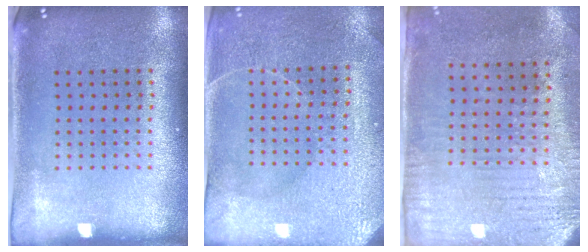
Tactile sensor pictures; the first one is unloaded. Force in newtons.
{"total": 3.2, "press": 3.2, "slide": 0.1}
{"total": 3.0, "press": 2.4, "slide": 1.8}